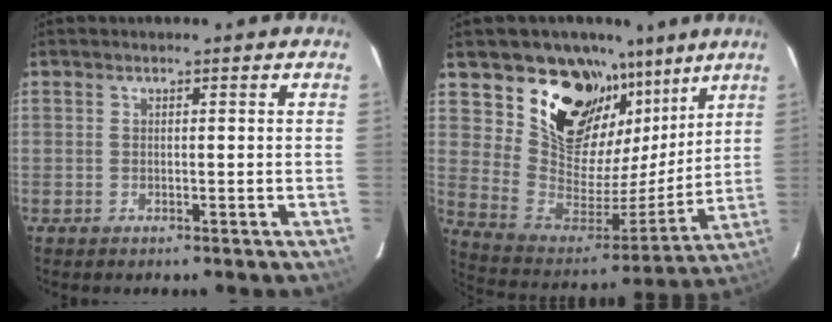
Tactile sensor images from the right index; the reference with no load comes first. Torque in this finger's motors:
{"motor_torque": [0.54, 0.48, 0.34, 0.10]}